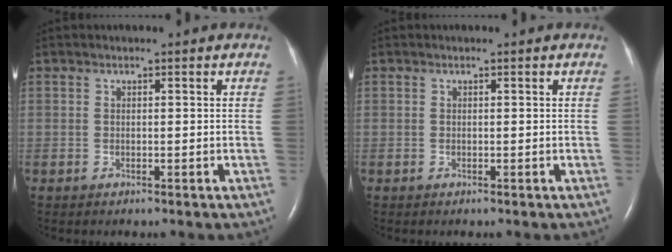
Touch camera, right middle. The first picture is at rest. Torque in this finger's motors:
{"motor_torque": [-0.01, -0.02, 0.00, 0.00]}